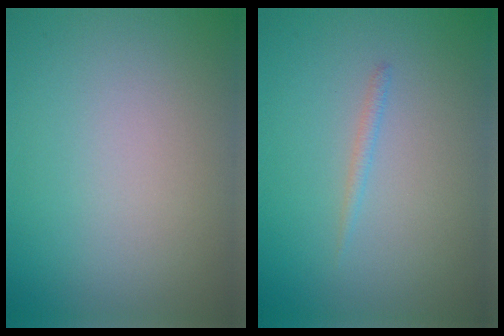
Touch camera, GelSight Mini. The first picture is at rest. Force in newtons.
{"total": 0.7, "press": 0.7, "slide": 0.1}